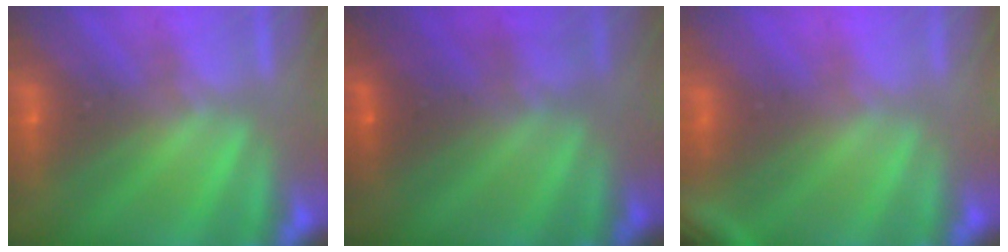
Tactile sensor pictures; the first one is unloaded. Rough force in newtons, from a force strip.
{"total": 2.7}
{"total": 2.9}